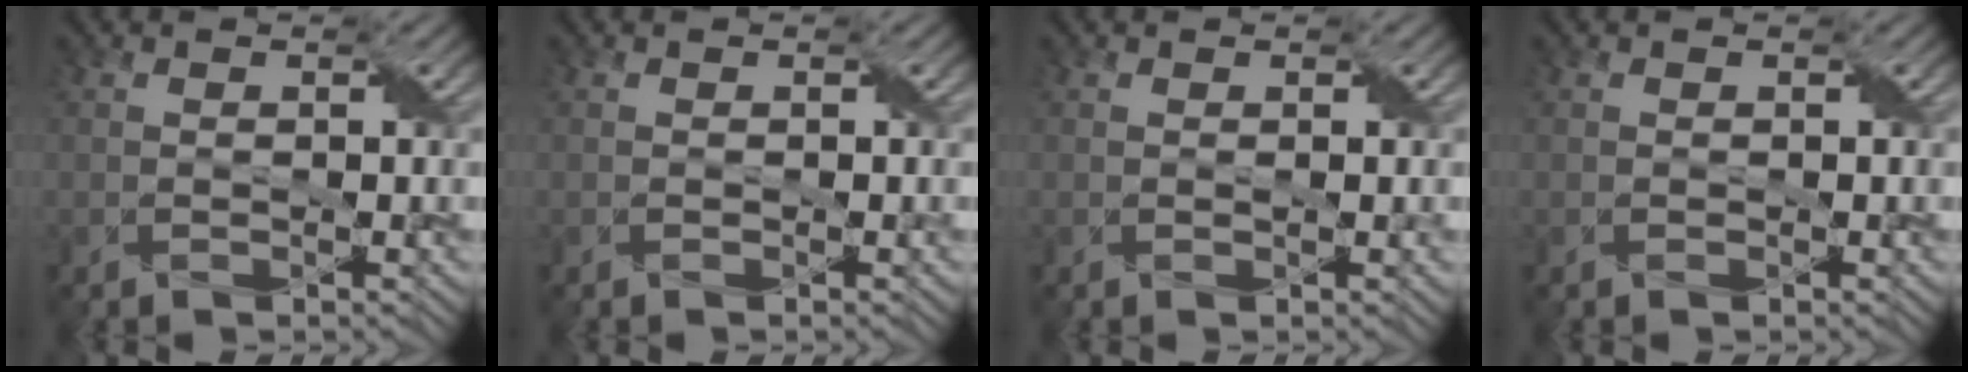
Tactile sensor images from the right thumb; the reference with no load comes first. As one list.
[{"total": 0.0}, {"total": 0.7, "force": [0.2, 0.0, 0.6], "torque": [-0.012, 0.002, 0.003]}, {"total": 0.0}]